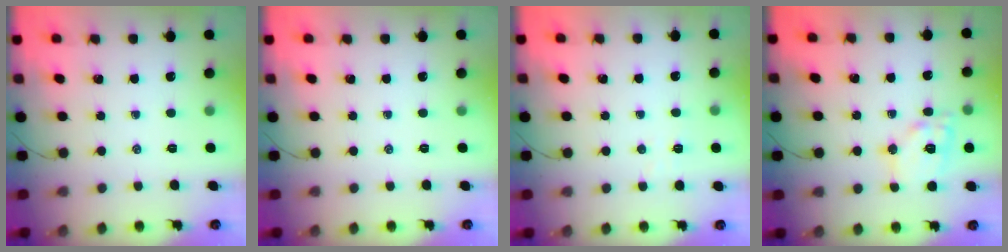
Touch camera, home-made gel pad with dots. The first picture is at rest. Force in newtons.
{"total": 0.0}
{"total": 2.6, "press": 2.5, "slide": 0.8}
{"total": 13.2, "press": 13.1, "slide": 1.8}